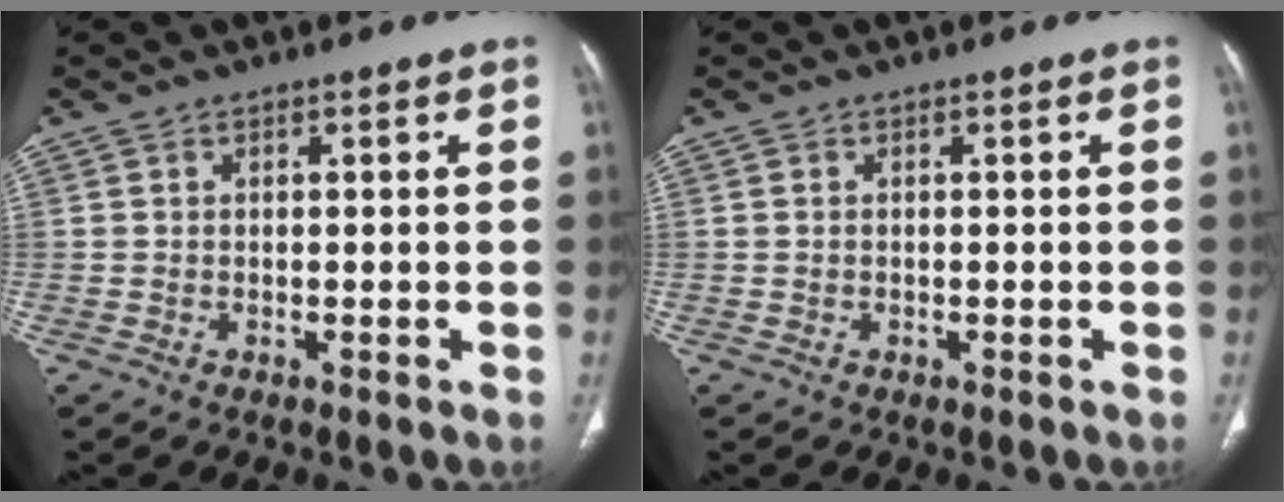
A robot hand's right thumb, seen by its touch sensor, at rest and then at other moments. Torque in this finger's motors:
{"motor_torque": [0.06, -0.15, 0.20, -0.57, -0.01]}